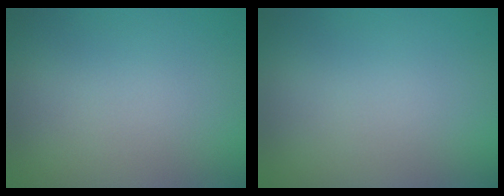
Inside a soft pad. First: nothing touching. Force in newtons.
{"total": 0.0}